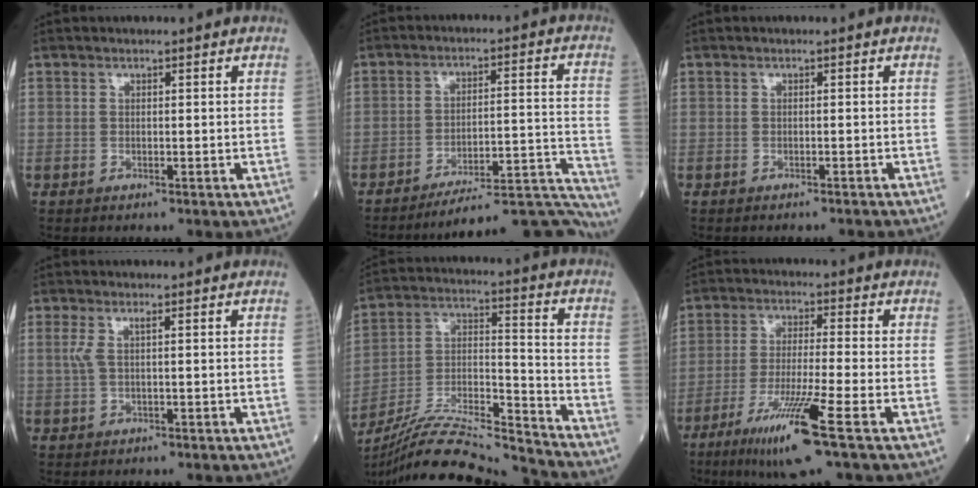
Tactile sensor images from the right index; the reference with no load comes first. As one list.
[{"total": 18.4, "force": [-18.0, -0.6, 4.1], "torque": [-0.001, 0.033, -0.242]}, {"total": 1.9, "force": [-1.9, -0.1, 0.3], "torque": [-0.004, -0.003, -0.024]}, {"total": 1.9, "force": [0.4, 0.2, 1.8], "torque": [-0.054, 0.015, 0.013]}, {"total": 19.6, "force": [-18.7, -0.5, 6.0], "torque": [-0.129, 0.002, -0.319]}, {"total": 11.1, "force": [-5.8, -1.0, 9.5], "torque": [-0.182, -0.029, -0.106]}]